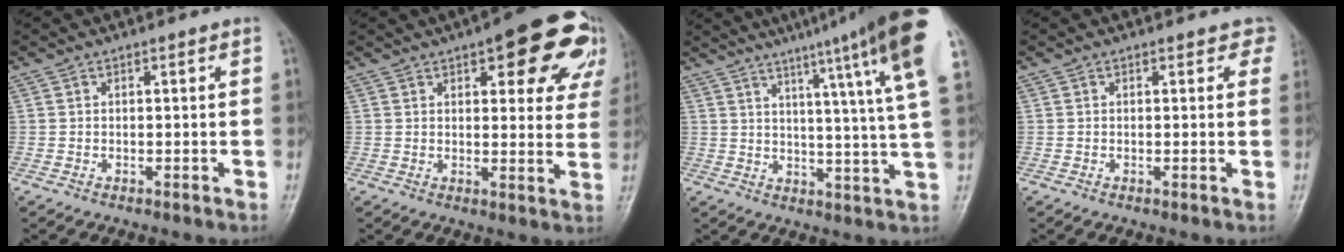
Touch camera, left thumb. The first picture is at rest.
{"total": 16.1, "force": [8.1, 6.4, 12.4], "torque": [-0.109, -0.022, 0.091]}
{"total": 20.6, "force": [13.3, 0.5, 15.7], "torque": [-0.209, -0.062, 0.164]}
{"total": 2.5, "force": [1.8, 1.5, 0.9], "torque": [0.021, -0.004, 0.006]}